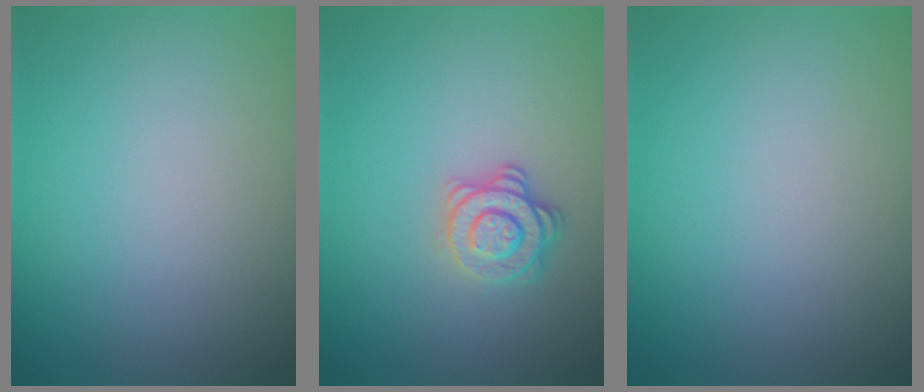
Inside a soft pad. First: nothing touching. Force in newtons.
{"total": 2.8, "press": 2.5, "slide": 1.3}
{"total": 0.0}